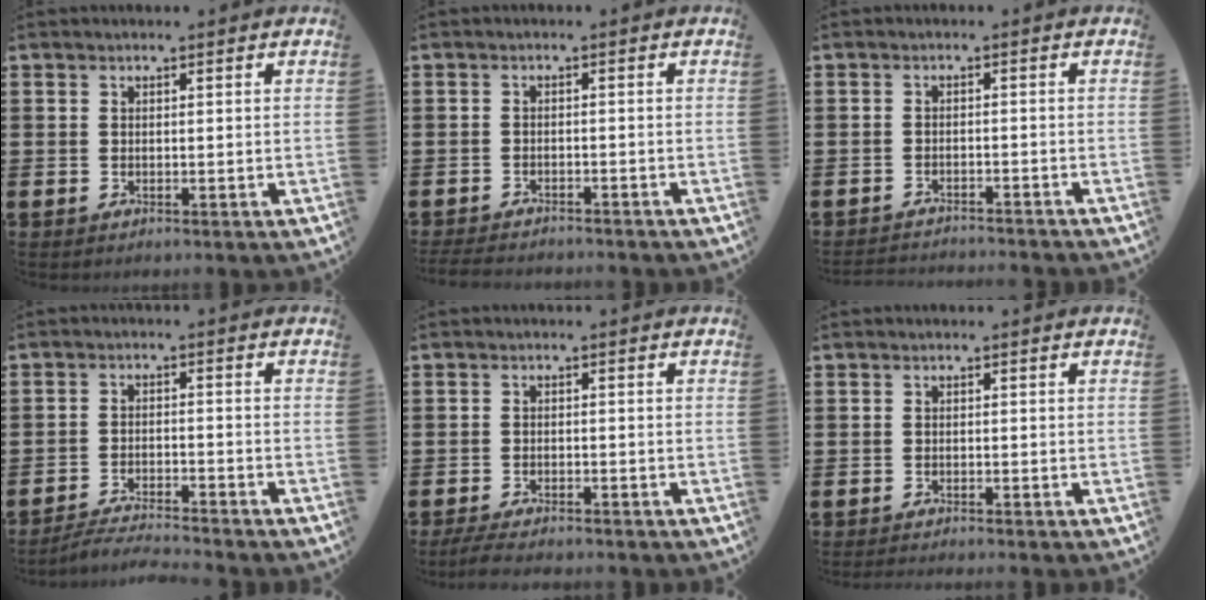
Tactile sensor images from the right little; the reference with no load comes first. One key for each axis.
{"total": 1.9, "fx": -1.9, "fy": 0.0, "fz": 0.2, "tx": -0.005, "ty": 0.003, "tz": -0.038}
{"total": 1.8, "fx": -1.8, "fy": -0.2, "fz": -0.1, "tx": -0.001, "ty": 0.004, "tz": -0.037}
{"total": 3.0, "fx": -3.0, "fy": -0.2, "fz": 0.4, "tx": -0.009, "ty": 0.001, "tz": -0.062}
{"total": 2.1, "fx": -2.0, "fy": 0.1, "fz": 0.6, "tx": -0.011, "ty": 0.006, "tz": -0.040}
{"total": 0.7, "fx": -0.7, "fy": -0.2, "fz": 0.0, "tx": 0.000, "ty": -0.002, "tz": -0.014}